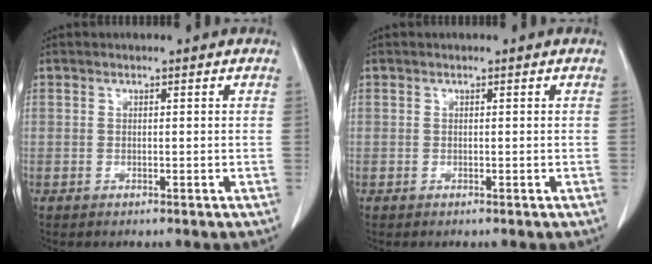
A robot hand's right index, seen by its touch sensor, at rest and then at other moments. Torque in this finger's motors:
{"motor_torque": [0.01, -0.01, -0.02, 0.01]}